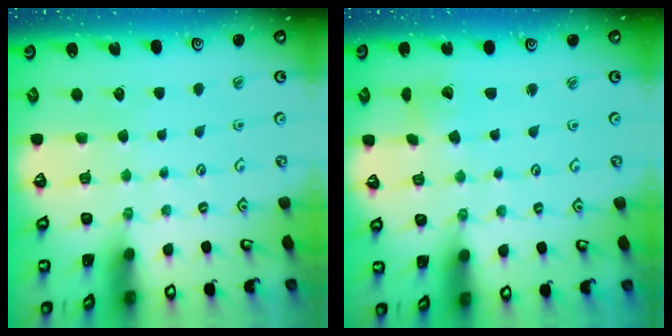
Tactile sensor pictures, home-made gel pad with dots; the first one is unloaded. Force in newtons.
{"total": 2.6, "press": 2.6, "slide": 0.3}